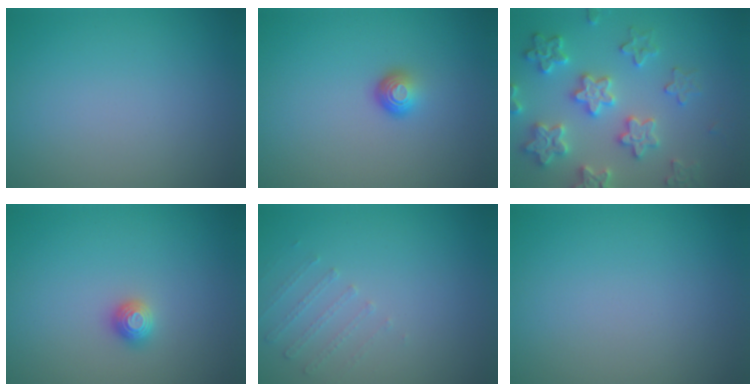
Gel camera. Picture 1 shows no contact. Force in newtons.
{"total": 1.8, "press": 1.1, "slide": 1.4}
{"total": 5.9, "press": 5.8, "slide": 1.2}
{"total": 1.2, "press": 1.1, "slide": 0.2}
{"total": 1.1, "press": 0.7, "slide": 0.8}
{"total": 0.0}